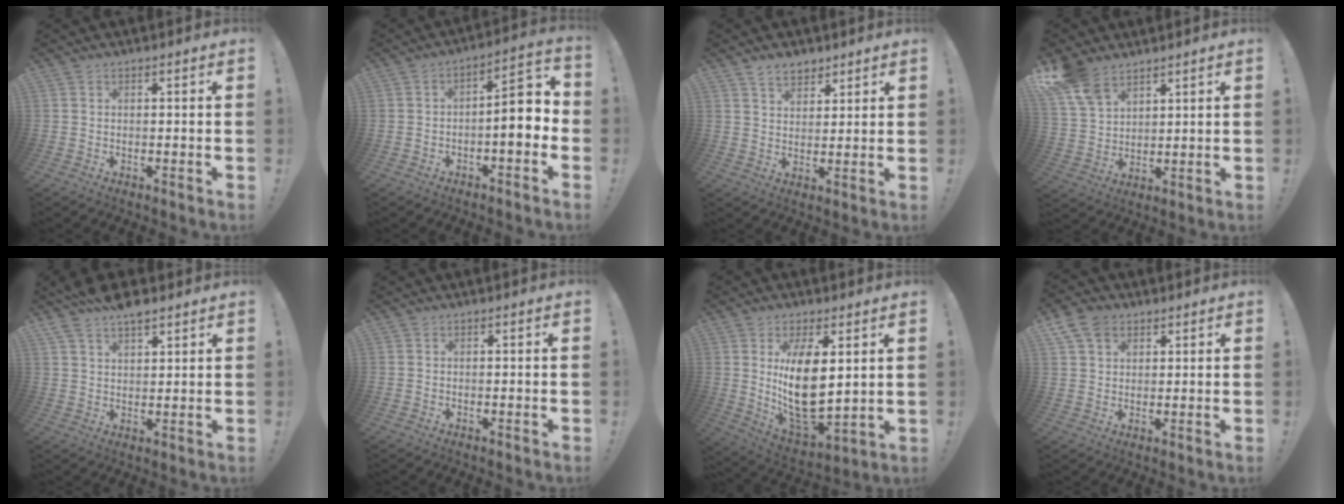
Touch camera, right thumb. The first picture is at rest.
{"total": 9.1, "force": [-2.1, 3.1, 8.3], "torque": [-0.108, 0.005, -0.039]}
{"total": 6.1, "force": [4.7, 3.5, 1.9], "torque": [-0.026, -0.025, 0.087]}
{"total": 10.5, "force": [7.6, 5.7, 4.4], "torque": [-0.089, -0.040, 0.152]}
{"total": 7.8, "force": [6.1, 3.0, 3.8], "torque": [-0.068, -0.029, 0.115]}
{"total": 0.0}
{"total": 15.7, "force": [4.3, 8.1, 12.8], "torque": [-0.242, -0.047, 0.080]}
{"total": 7.7, "force": [4.4, 5.5, 3.3], "torque": [-0.059, -0.014, 0.087]}